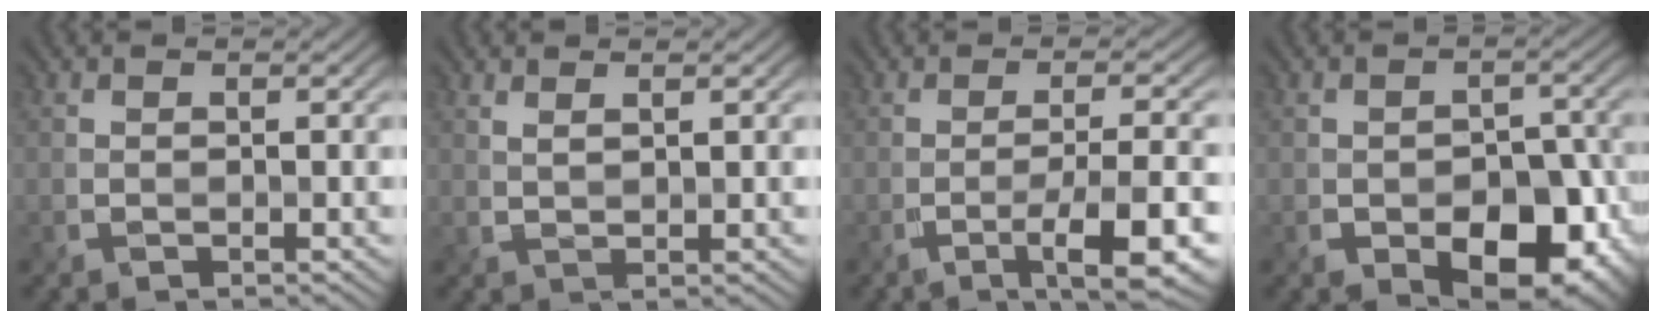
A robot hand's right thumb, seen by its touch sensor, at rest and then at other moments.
{"total": 1.2, "force": [1.0, 0.2, 0.6], "torque": [-0.012, 0.003, 0.019]}
{"total": 8.0, "force": [-3.8, 1.5, 6.9], "torque": [-0.107, 0.001, -0.055]}
{"total": 9.9, "force": [-4.3, 6.0, 6.7], "torque": [-0.101, -0.023, -0.046]}